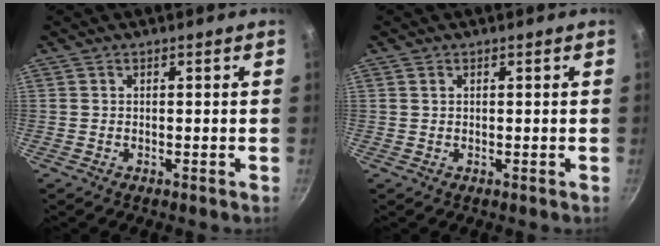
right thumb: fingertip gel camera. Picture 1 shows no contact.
{"total": 0.7, "force": [0.4, 0.4, 0.4], "torque": [-0.007, 0.001, 0.009]}